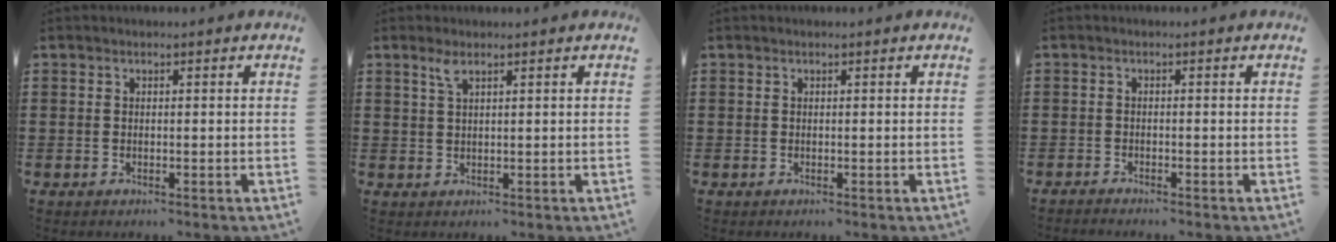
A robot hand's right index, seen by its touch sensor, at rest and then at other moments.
{"total": 2.1, "force": [1.3, 0.5, 1.6], "torque": [-0.036, 0.002, 0.022]}
{"total": 0.0}
{"total": 1.0, "force": [-1.0, 0.0, 0.0], "torque": [-0.002, 0.002, -0.021]}